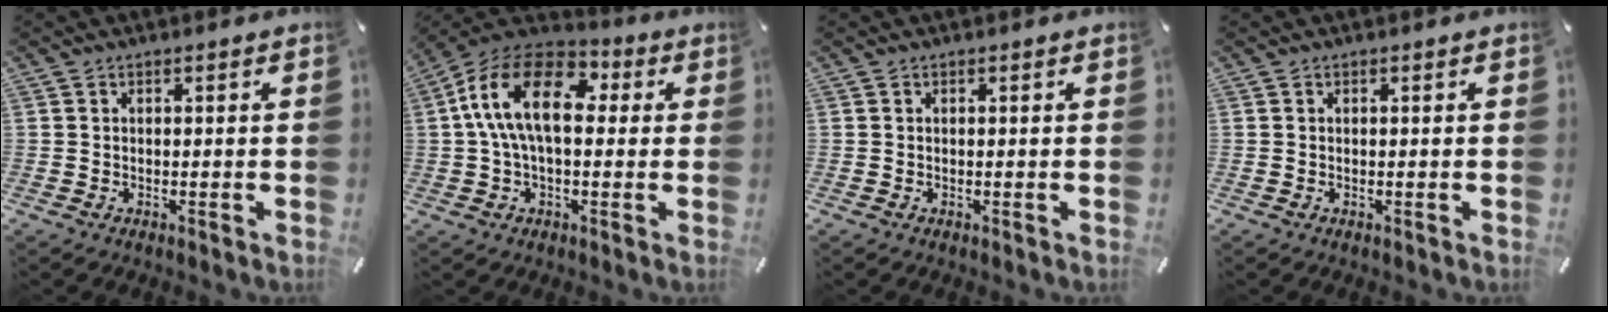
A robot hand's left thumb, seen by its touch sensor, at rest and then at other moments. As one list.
[{"total": 16.7, "force": [2.3, 9.7, 13.4], "torque": [-0.268, 0.008, 0.042]}, {"total": 0.0}, {"total": 0.0}]